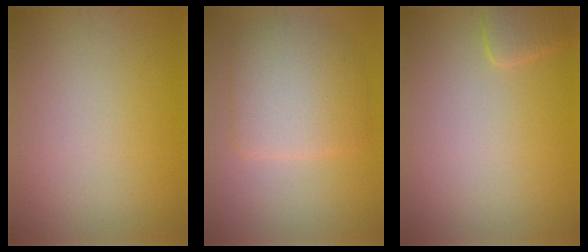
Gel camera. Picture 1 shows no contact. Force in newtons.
{"total": 5.7, "press": 5.7, "slide": 0.2}
{"total": 1.7, "press": 1.7, "slide": 0.2}